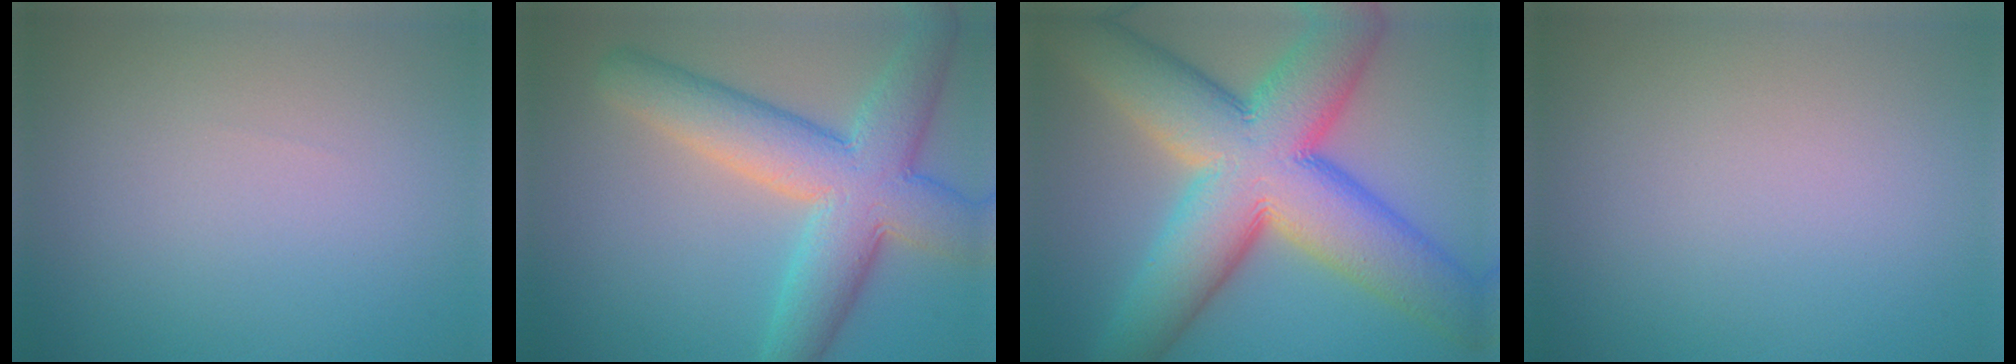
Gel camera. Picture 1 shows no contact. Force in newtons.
{"total": 9.0, "press": 9.0, "slide": 0.4}
{"total": 15.8, "press": 15.8, "slide": 0.8}
{"total": 0.0}